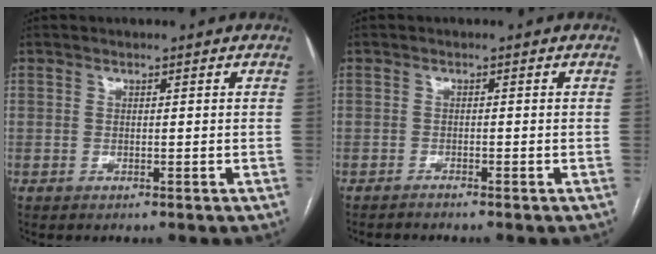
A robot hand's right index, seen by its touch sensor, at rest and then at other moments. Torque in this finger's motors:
{"motor_torque": [-0.28, -0.22, -0.06, -0.01]}